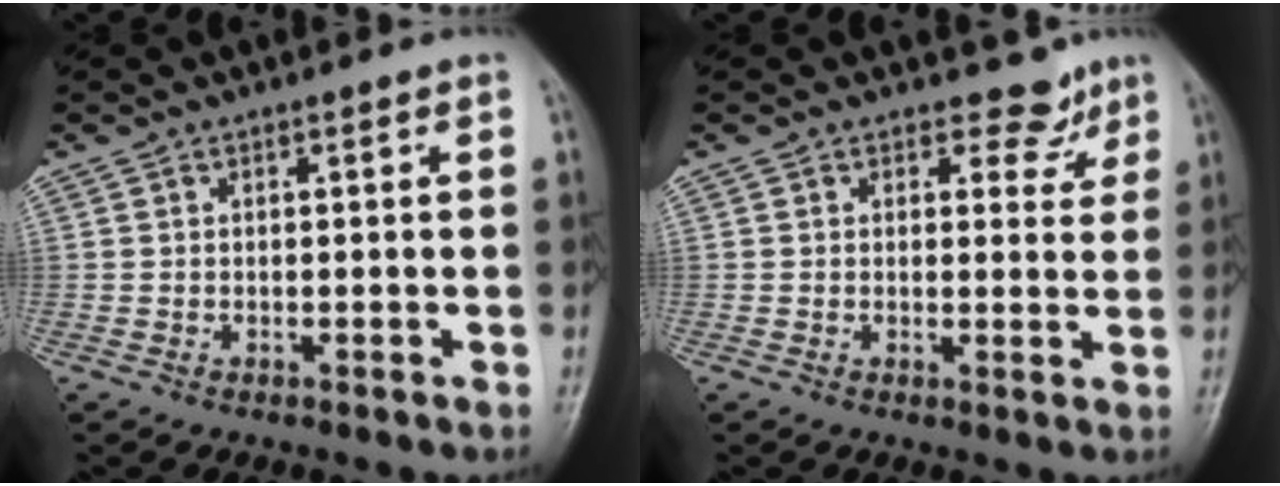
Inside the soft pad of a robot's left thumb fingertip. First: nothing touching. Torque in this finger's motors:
{"motor_torque": [-0.03, -0.07, -0.03, 0.01, 0.07]}